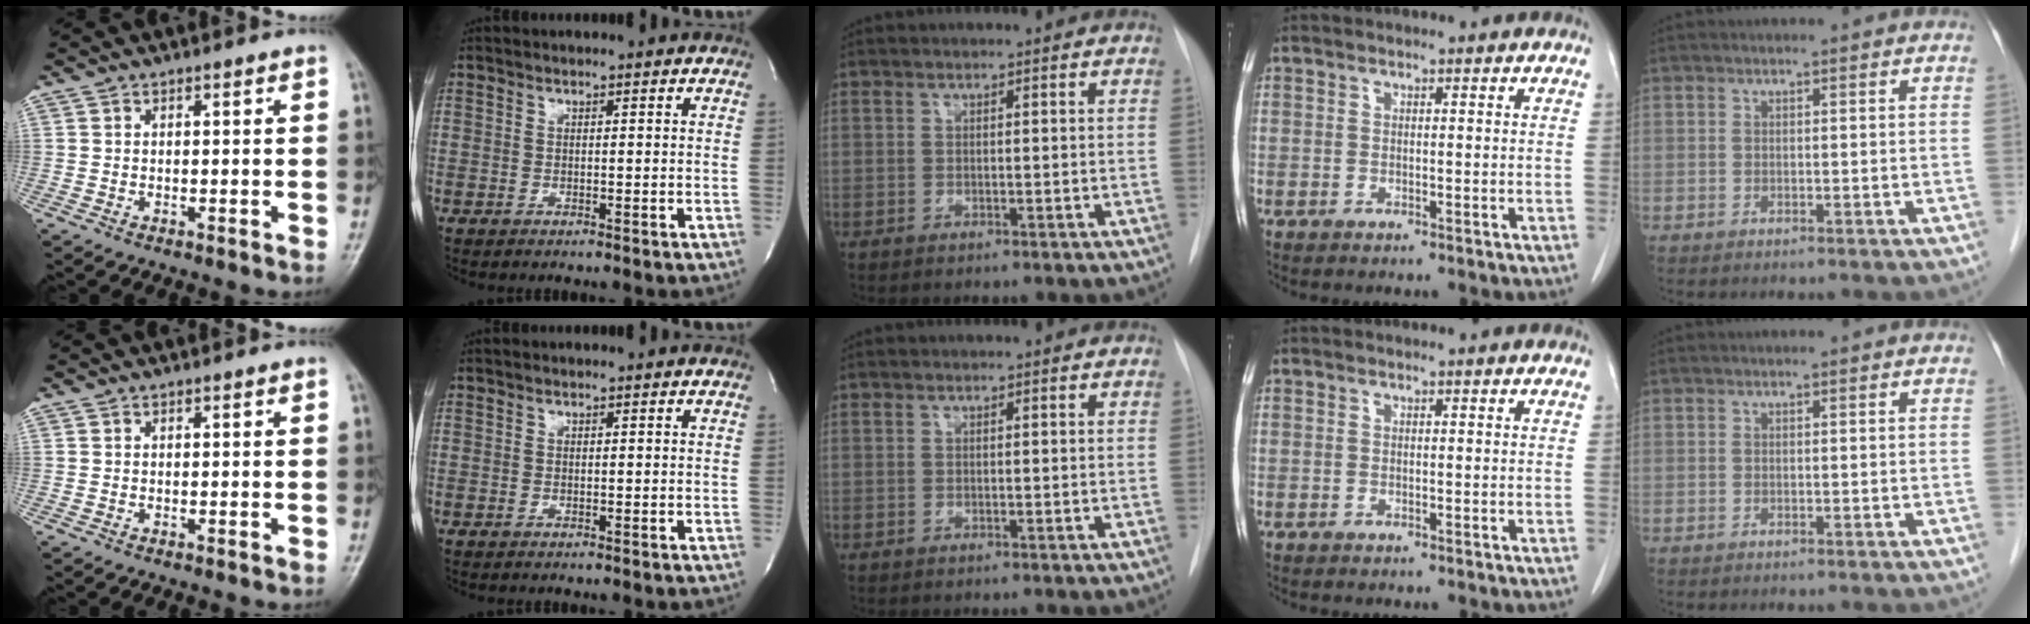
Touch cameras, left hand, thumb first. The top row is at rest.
{}